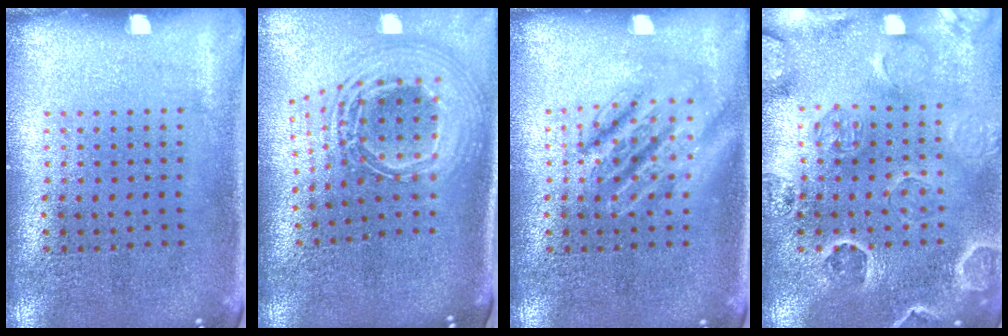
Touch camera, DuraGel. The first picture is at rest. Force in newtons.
{"total": 2.8, "press": 1.9, "slide": 2.0}
{"total": 2.7, "press": 2.7, "slide": 0.4}
{"total": 2.7, "press": 2.6, "slide": 0.8}